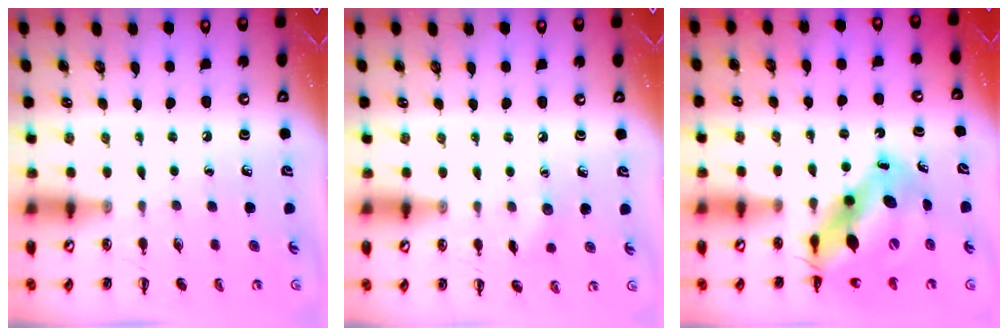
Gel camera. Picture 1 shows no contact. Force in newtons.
{"total": 4.9, "press": 4.7, "slide": 1.3}
{"total": 12.8, "press": 12.4, "slide": 3.4}